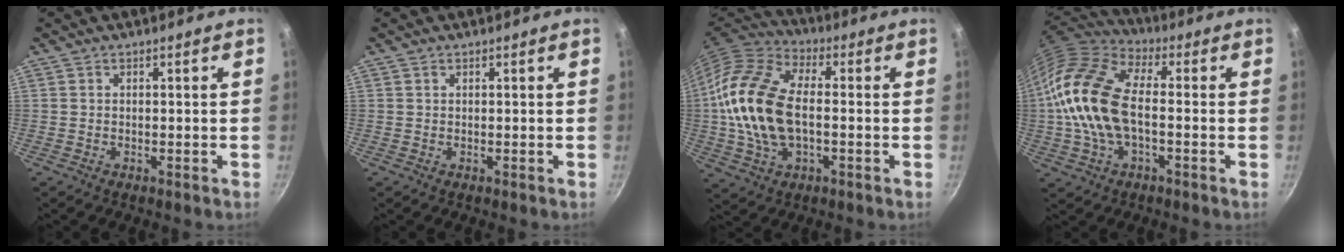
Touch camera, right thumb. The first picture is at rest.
{"total": 0.0}
{"total": 18.2, "force": [-0.7, 10.7, 14.8], "torque": [-0.282, 0.029, -0.025]}
{"total": 17.6, "force": [-0.8, 9.7, 14.7], "torque": [-0.274, 0.031, -0.027]}